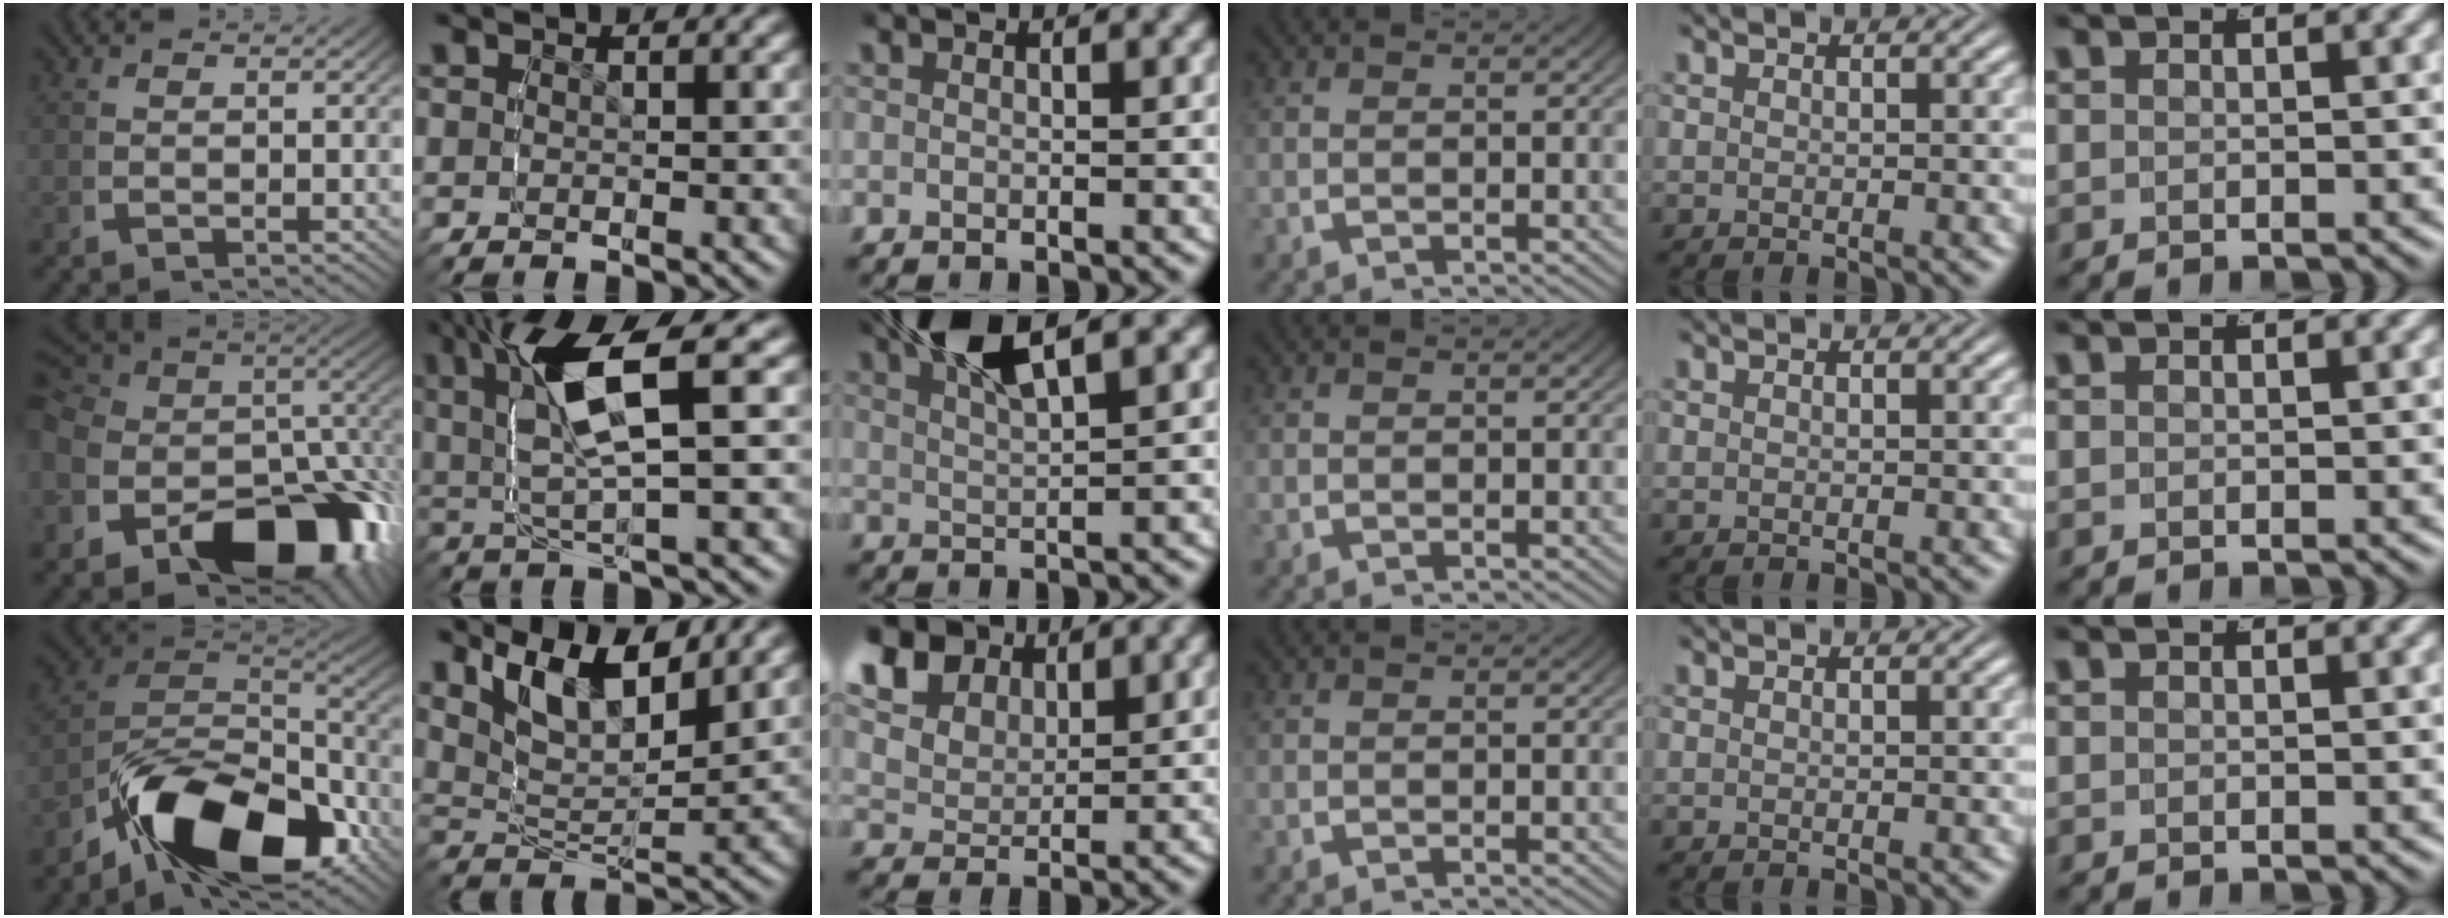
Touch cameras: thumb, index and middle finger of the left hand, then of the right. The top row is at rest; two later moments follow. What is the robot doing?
{"motion": "lift_and_place", "object": "glasses"}